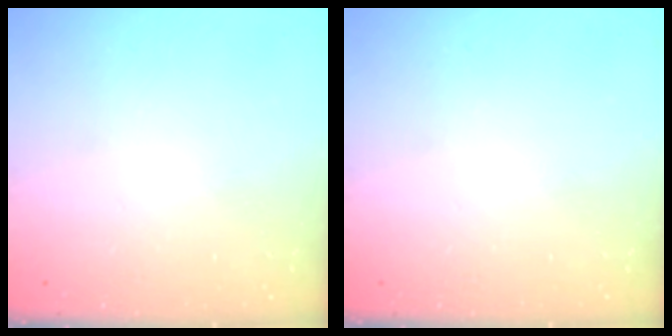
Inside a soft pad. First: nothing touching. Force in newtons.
{"total": 0.0}